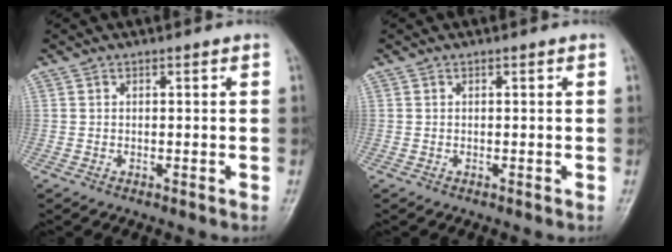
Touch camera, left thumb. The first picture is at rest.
{"total": 0.0}